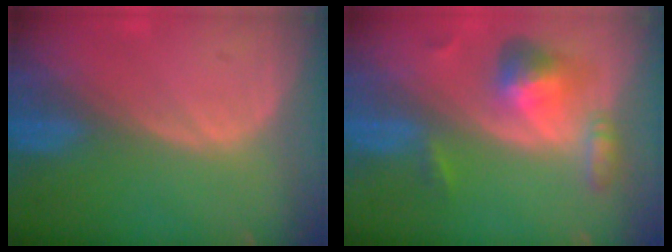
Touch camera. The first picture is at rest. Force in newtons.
{"total": 6.5, "press": 6.0, "slide": 2.5}